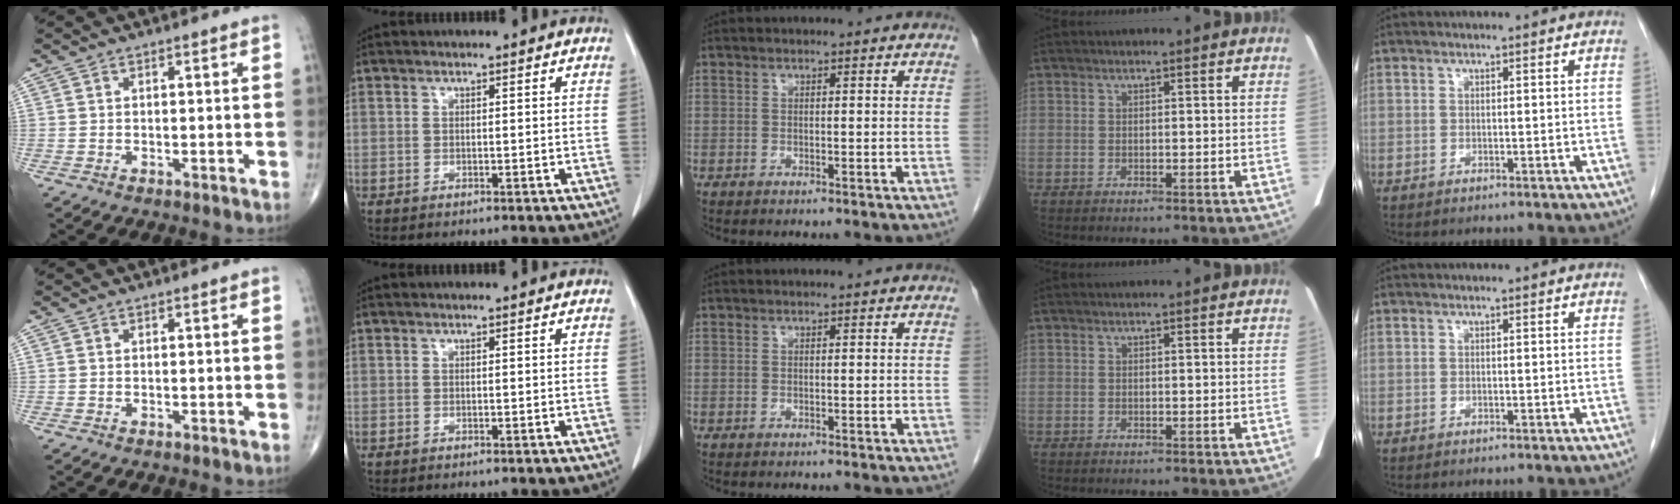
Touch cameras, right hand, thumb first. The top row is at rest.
{}